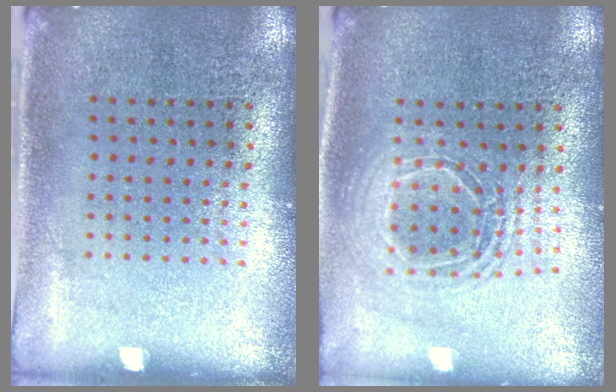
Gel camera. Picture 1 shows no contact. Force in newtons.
{"total": 1.7, "press": 1.4, "slide": 0.9}